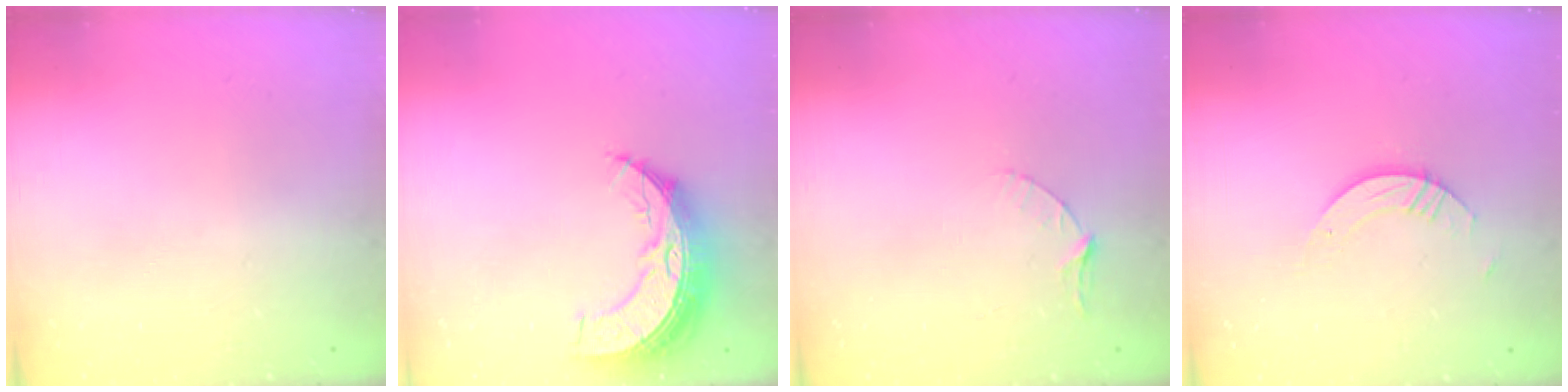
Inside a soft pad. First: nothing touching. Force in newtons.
{"total": 9.9, "press": 9.9, "slide": 0.7}
{"total": 3.5, "press": 3.4, "slide": 0.4}
{"total": 3.7, "press": 3.7, "slide": 0.3}